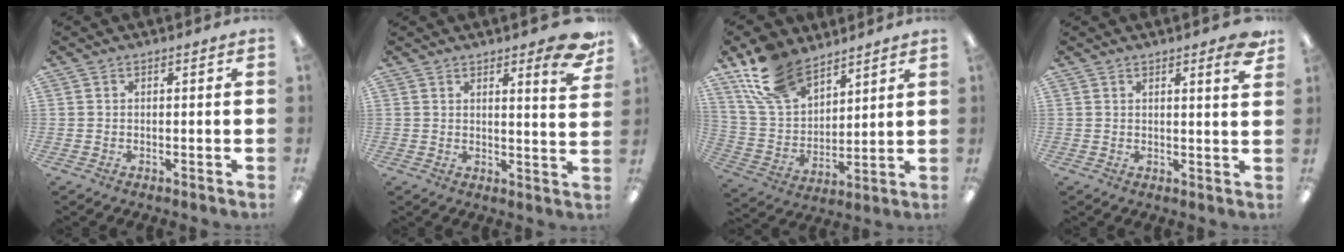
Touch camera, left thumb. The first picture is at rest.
{"total": 8.4, "force": [6.0, 1.7, 5.6], "torque": [-0.066, -0.035, 0.095]}
{"total": 15.7, "force": [11.3, 8.3, 7.1], "torque": [-0.153, -0.044, 0.218]}
{"total": 3.8, "force": [2.6, 0.4, 2.7], "torque": [-0.035, -0.015, 0.039]}